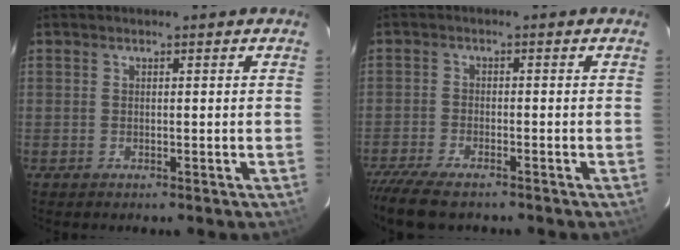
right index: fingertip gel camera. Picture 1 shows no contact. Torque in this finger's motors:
{"motor_torque": [0.90, -0.73, 0.39, 0.09]}